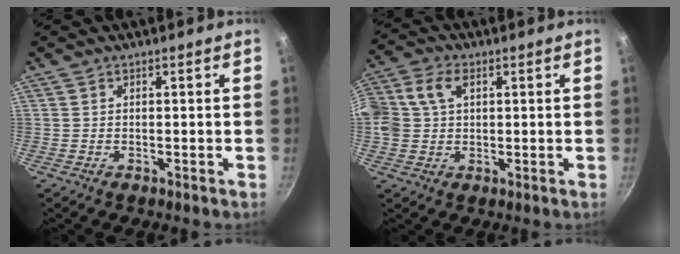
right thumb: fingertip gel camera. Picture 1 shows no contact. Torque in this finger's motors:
{"motor_torque": [0.61, 0.64, 0.17, -0.07, 0.14]}